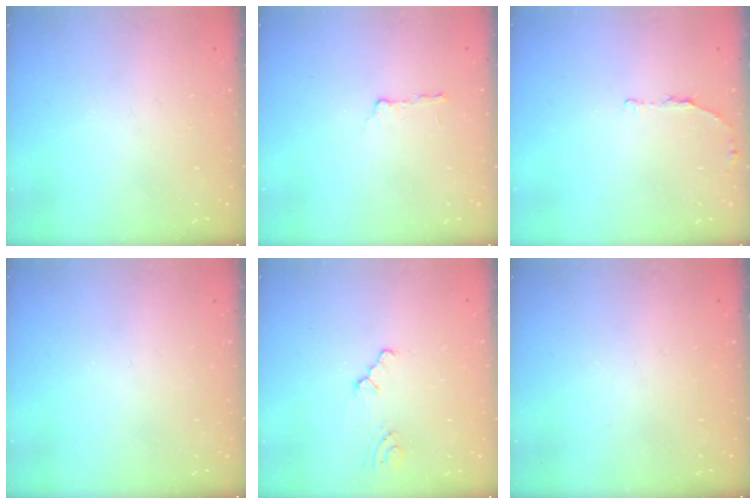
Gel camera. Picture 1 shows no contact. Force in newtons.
{"total": 2.4, "press": 2.3, "slide": 0.4}
{"total": 4.7, "press": 2.9, "slide": 3.7}
{"total": 0.0}
{"total": 1.2, "press": 1.1, "slide": 0.2}
{"total": 0.0}